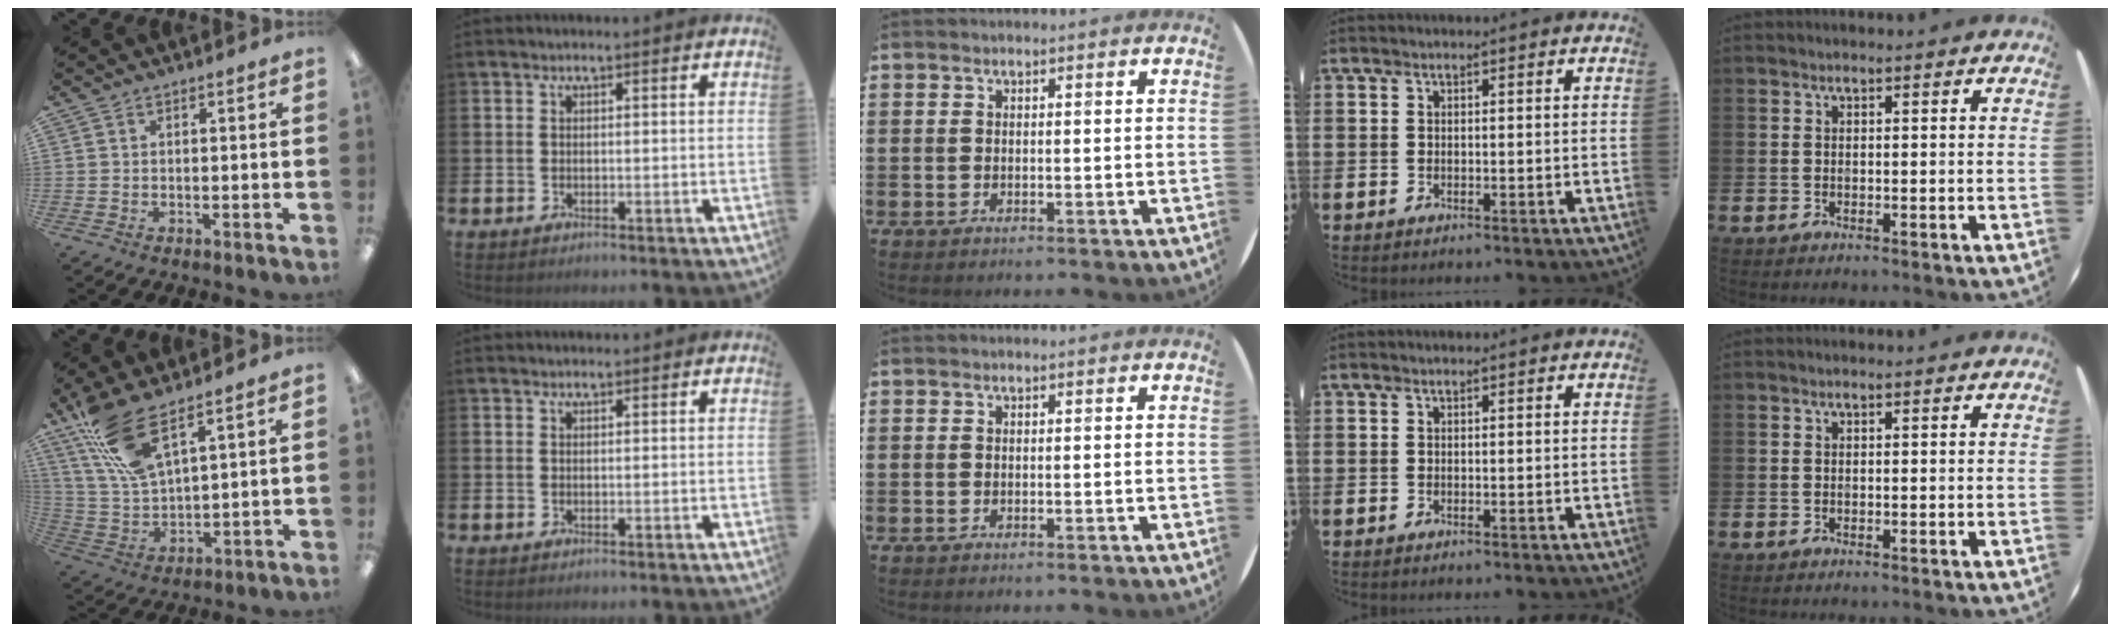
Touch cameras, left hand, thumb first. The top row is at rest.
{"thumb": {"total": 13.8, "force": [9.3, 4.4, 9.2], "torque": [-0.204, -0.034, 0.171]}, "index": {"total": 0.8, "force": [0.8, 0.1, 0.0], "torque": [0.009, -0.002, 0.013]}}